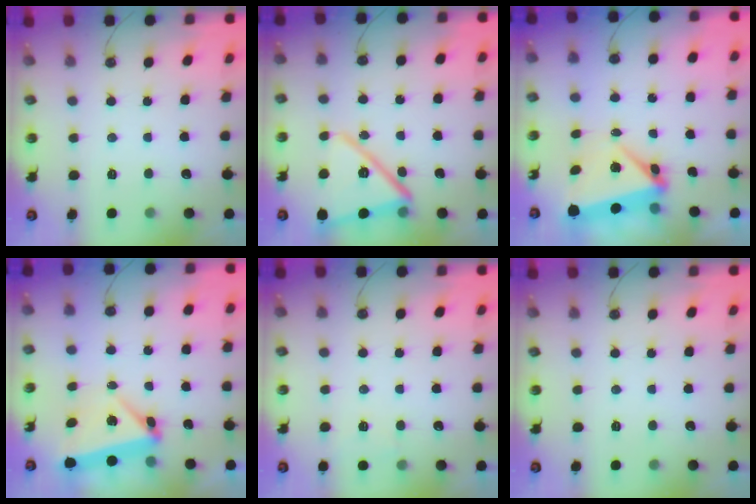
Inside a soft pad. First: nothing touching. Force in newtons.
{"total": 17.4, "press": 17.4, "slide": 1.3}
{"total": 6.1, "press": 6.1, "slide": 0.1}
{"total": 5.5, "press": 5.5, "slide": 0.4}
{"total": 3.6, "press": 2.5, "slide": 2.6}
{"total": 0.0}